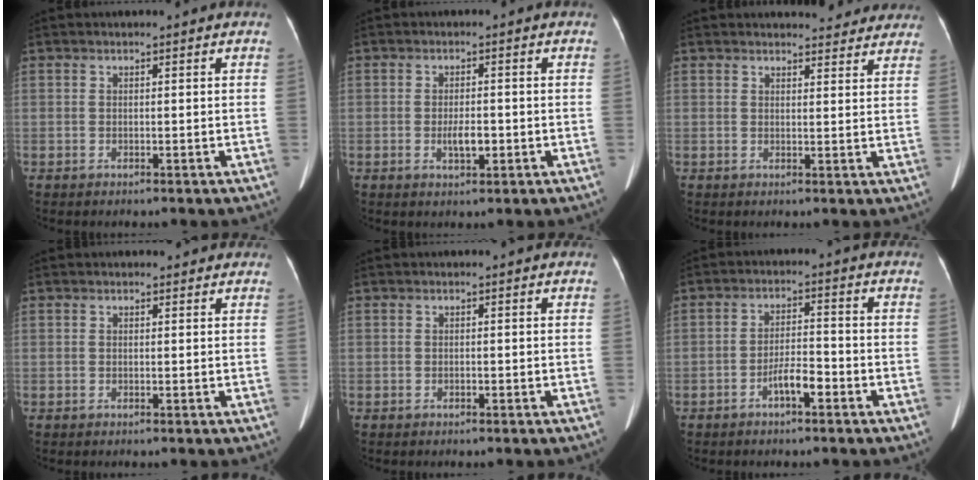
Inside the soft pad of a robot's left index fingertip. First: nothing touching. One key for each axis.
{"total": 3.1, "fx": -0.9, "fy": 1.0, "fz": 2.8, "tx": -0.052, "ty": 0.001, "tz": -0.012}
{"total": 8.4, "fx": 7.9, "fy": 2.4, "fz": 1.8, "tx": 0.004, "ty": 0.000, "tz": 0.072}
{"total": 1.4, "fx": 1.2, "fy": 0.7, "fz": 0.2, "tx": 0.000, "ty": 0.005, "tz": 0.008}
{"total": 0.0}
{"total": 4.2, "fx": -2.4, "fy": 0.9, "fz": 3.2, "tx": -0.061, "ty": 0.008, "tz": -0.045}